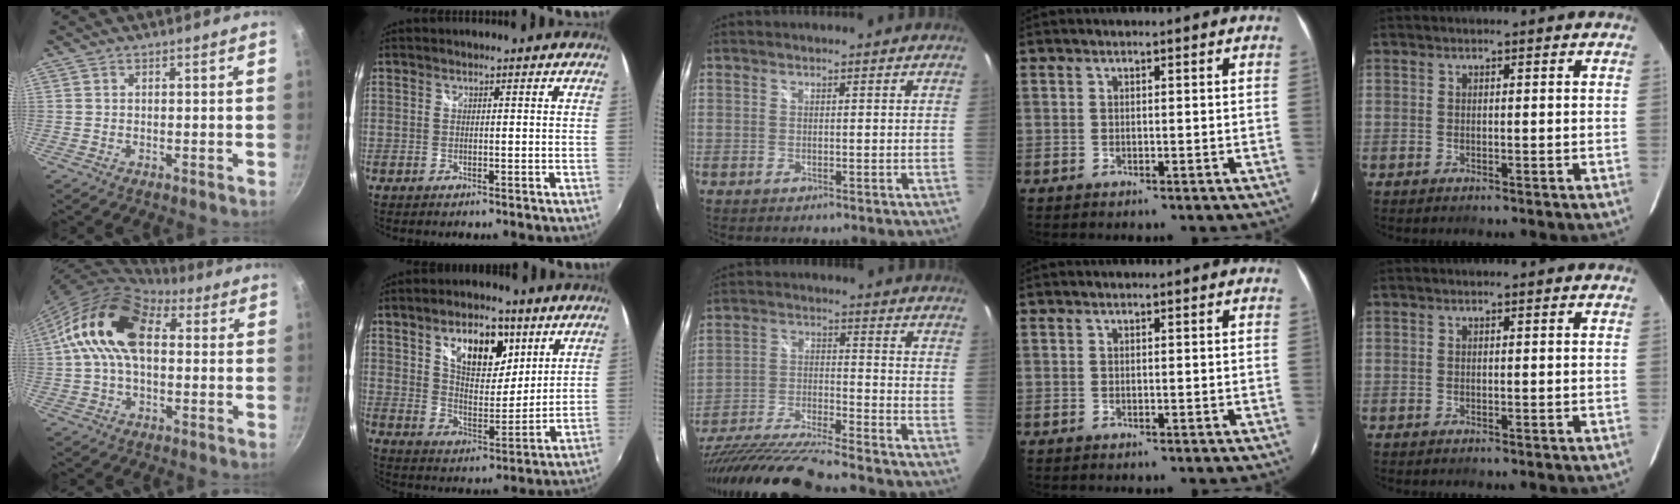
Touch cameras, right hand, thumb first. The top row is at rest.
{"thumb": {"total": 16.1, "force": [2.5, 10.1, 12.3], "torque": [-0.205, 0.026, 0.025]}, "index": {"total": 12.4, "force": [6.2, 6.4, 8.6], "torque": [-0.135, 0.008, 0.107]}, "middle": {"total": 21.0, "force": [-18.0, 1.9, 10.7], "torque": [-0.214, -0.058, -0.311]}}